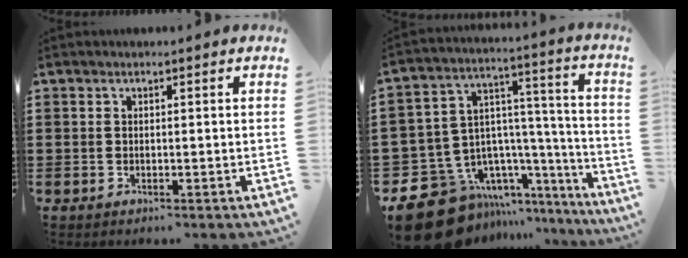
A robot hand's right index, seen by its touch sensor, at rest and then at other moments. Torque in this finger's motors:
{"motor_torque": [-0.92, 1.22, -1.05, -0.21]}